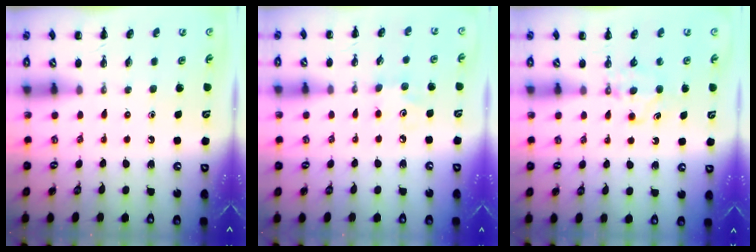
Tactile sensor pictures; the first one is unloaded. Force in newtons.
{"total": 4.1, "press": 4.0, "slide": 0.9}
{"total": 4.7, "press": 4.4, "slide": 1.5}